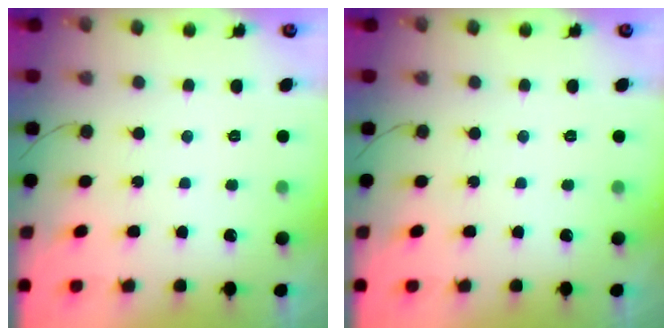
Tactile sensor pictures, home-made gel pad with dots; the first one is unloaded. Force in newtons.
{"total": 0.0}